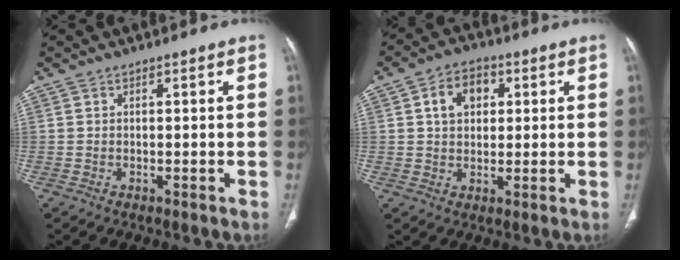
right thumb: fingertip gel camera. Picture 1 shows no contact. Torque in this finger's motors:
{"motor_torque": [0.76, 0.87, 0.17, -0.05, 0.02]}